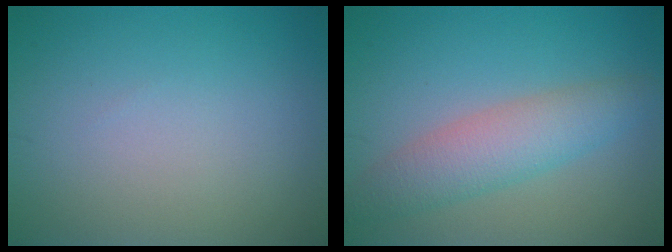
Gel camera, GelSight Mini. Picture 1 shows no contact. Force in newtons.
{"total": 4.3, "press": 4.3, "slide": 0.2}